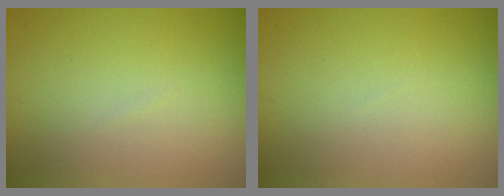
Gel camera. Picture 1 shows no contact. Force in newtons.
{"total": 0.0}